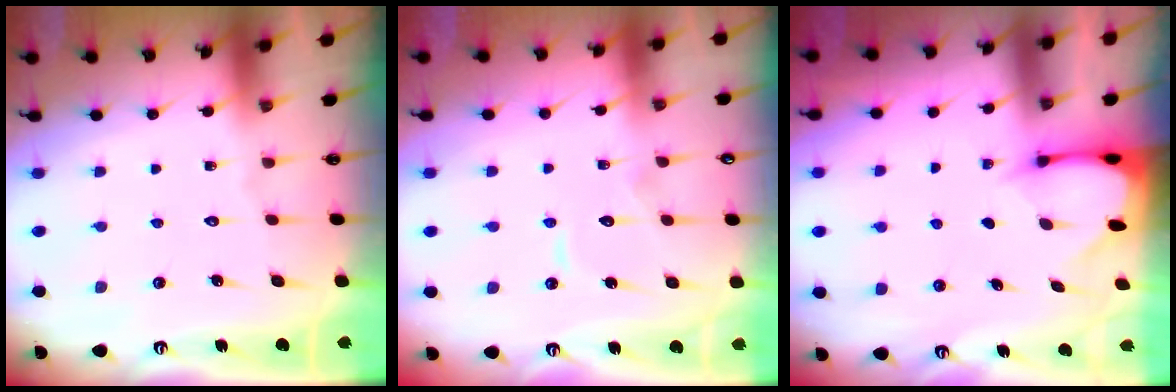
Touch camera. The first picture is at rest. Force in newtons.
{"total": 6.0, "press": 5.9, "slide": 0.6}
{"total": 2.4, "press": 2.3, "slide": 0.3}